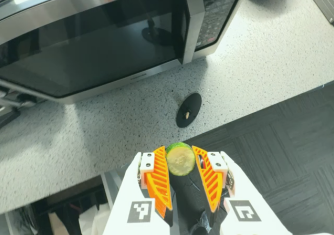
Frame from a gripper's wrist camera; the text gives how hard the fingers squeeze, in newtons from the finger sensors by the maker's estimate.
{"total": 8.5, "left": 8.1, "right": 9.0}